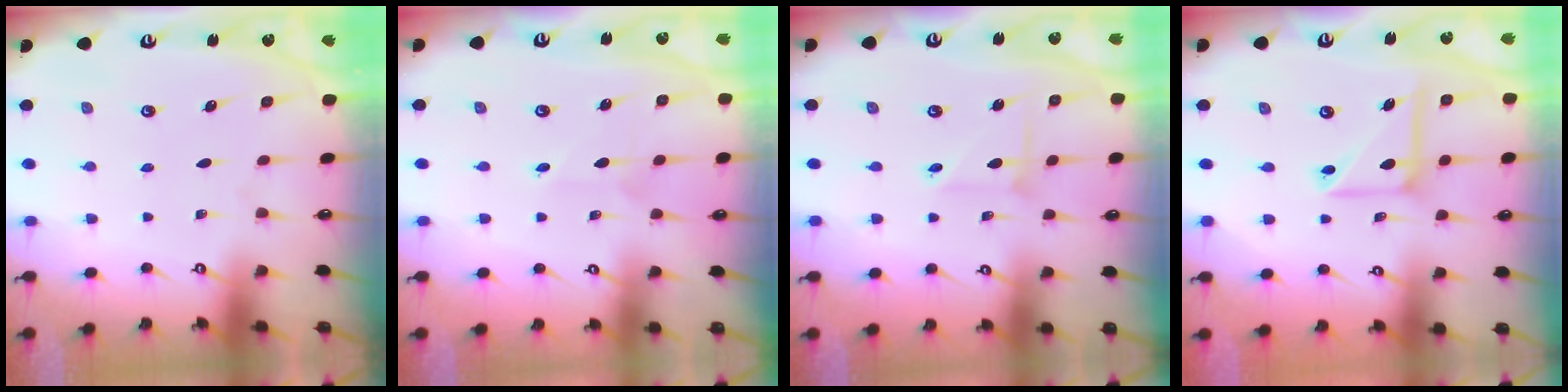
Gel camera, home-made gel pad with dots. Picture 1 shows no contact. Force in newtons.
{"total": 3.0, "press": 2.9, "slide": 0.3}
{"total": 2.4, "press": 2.4, "slide": 0.3}
{"total": 10.7, "press": 10.6, "slide": 1.1}